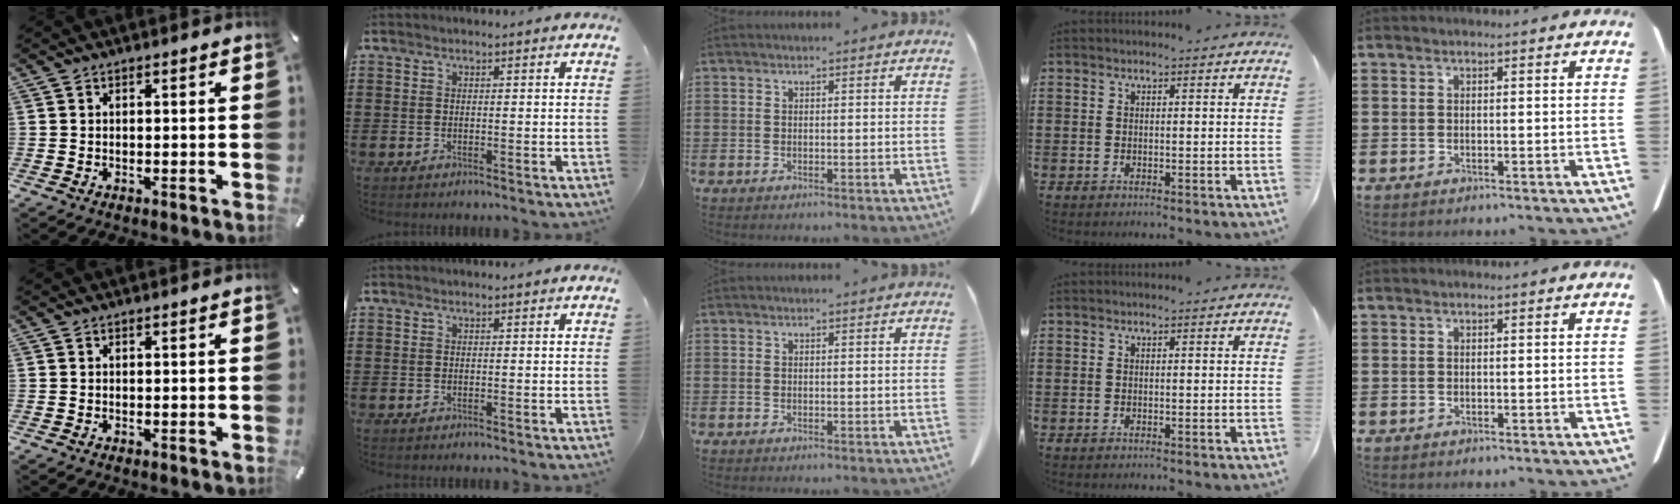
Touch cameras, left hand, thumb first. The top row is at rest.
{}